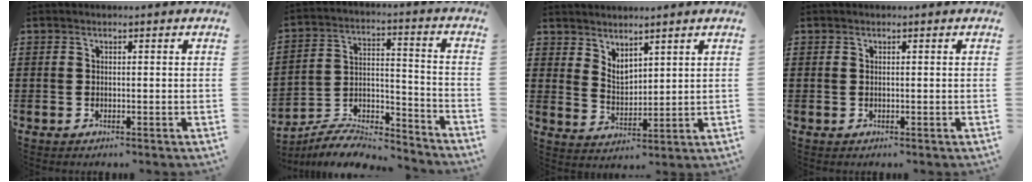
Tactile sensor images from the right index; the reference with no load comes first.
{"total": 7.5, "force": [-7.1, 1.5, 1.6], "torque": [-0.028, 0.015, -0.140]}
{"total": 3.2, "force": [2.8, 1.3, 0.7], "torque": [-0.024, -0.004, 0.054]}
{"total": 0.0}